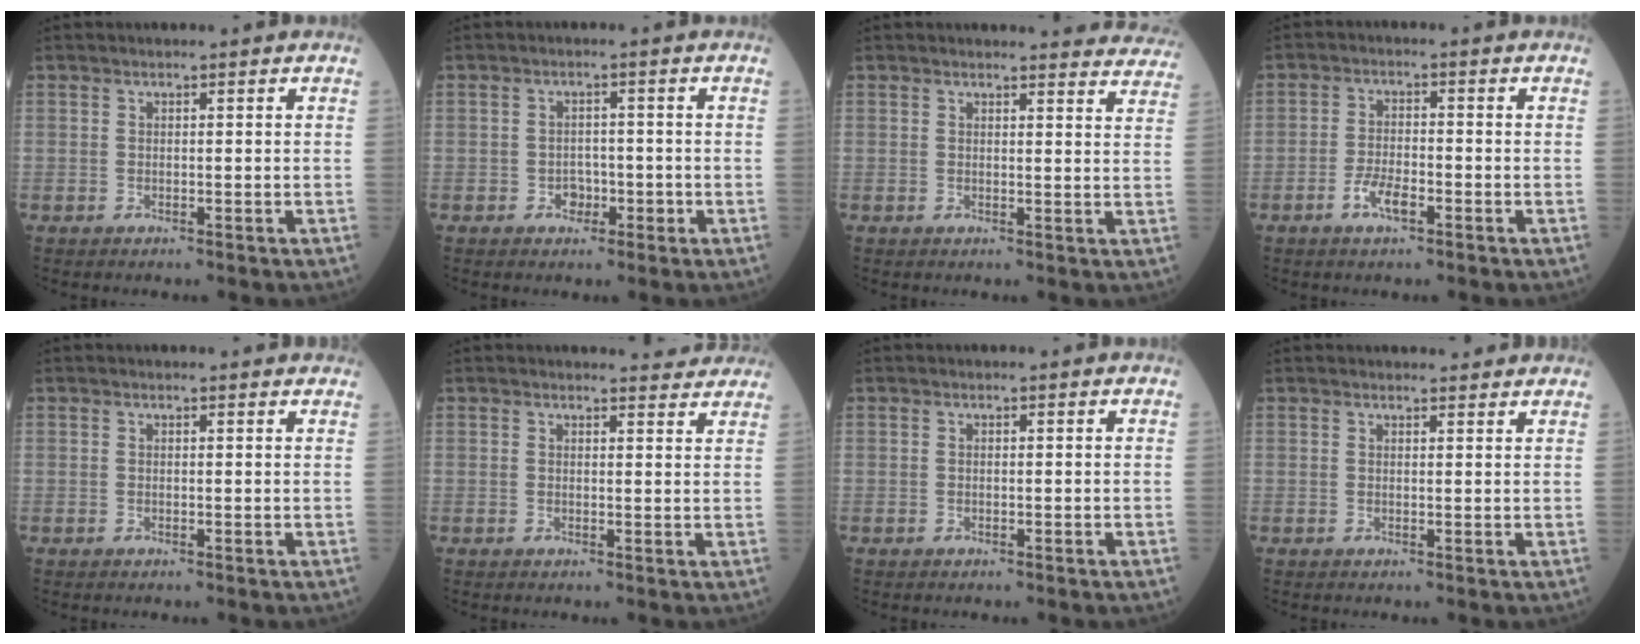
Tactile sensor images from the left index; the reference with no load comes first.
{"total": 2.4, "force": [-1.1, 1.8, 1.2], "torque": [-0.009, 0.007, -0.013]}
{"total": 11.5, "force": [11.4, 1.5, 1.2], "torque": [0.028, -0.051, 0.089]}
{"total": 3.9, "force": [-2.2, 1.2, 3.0], "torque": [-0.060, 0.001, -0.043]}
{"total": 1.8, "force": [1.8, 0.3, 0.2], "torque": [-0.007, 0.000, 0.008]}
{"total": 3.9, "force": [3.9, 0.5, 0.2], "torque": [-0.001, -0.005, 0.032]}
{"total": 0.0}
{"total": 3.4, "force": [3.3, 0.7, 0.7], "torque": [-0.006, 0.009, 0.037]}